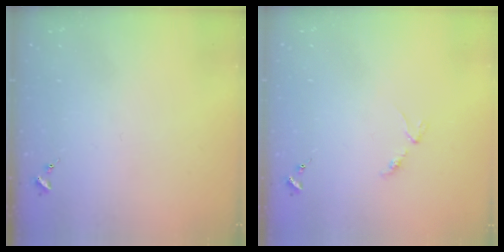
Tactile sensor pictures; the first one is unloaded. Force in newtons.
{"total": 2.8, "press": 2.8, "slide": 0.5}